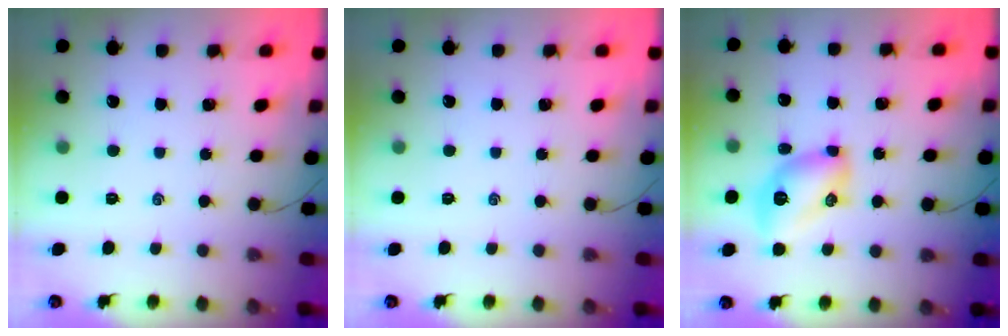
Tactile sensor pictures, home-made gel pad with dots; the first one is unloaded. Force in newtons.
{"total": 0.0}
{"total": 10.1, "press": 10.0, "slide": 0.9}